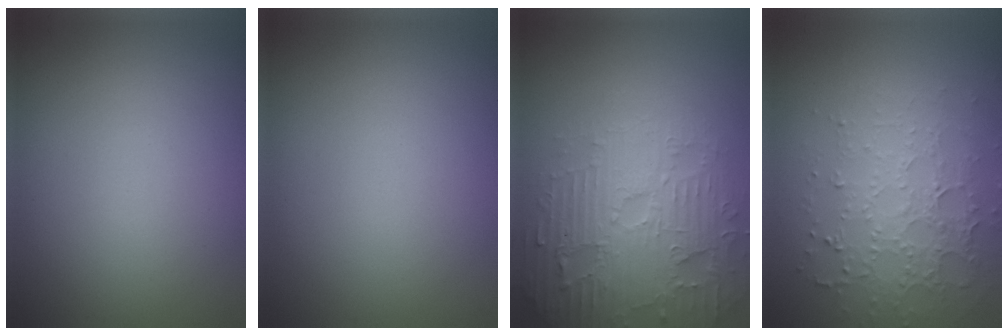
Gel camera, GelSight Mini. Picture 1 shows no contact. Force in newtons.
{"total": 0.0}
{"total": 5.1, "press": 5.0, "slide": 1.0}
{"total": 3.5, "press": 3.4, "slide": 0.9}